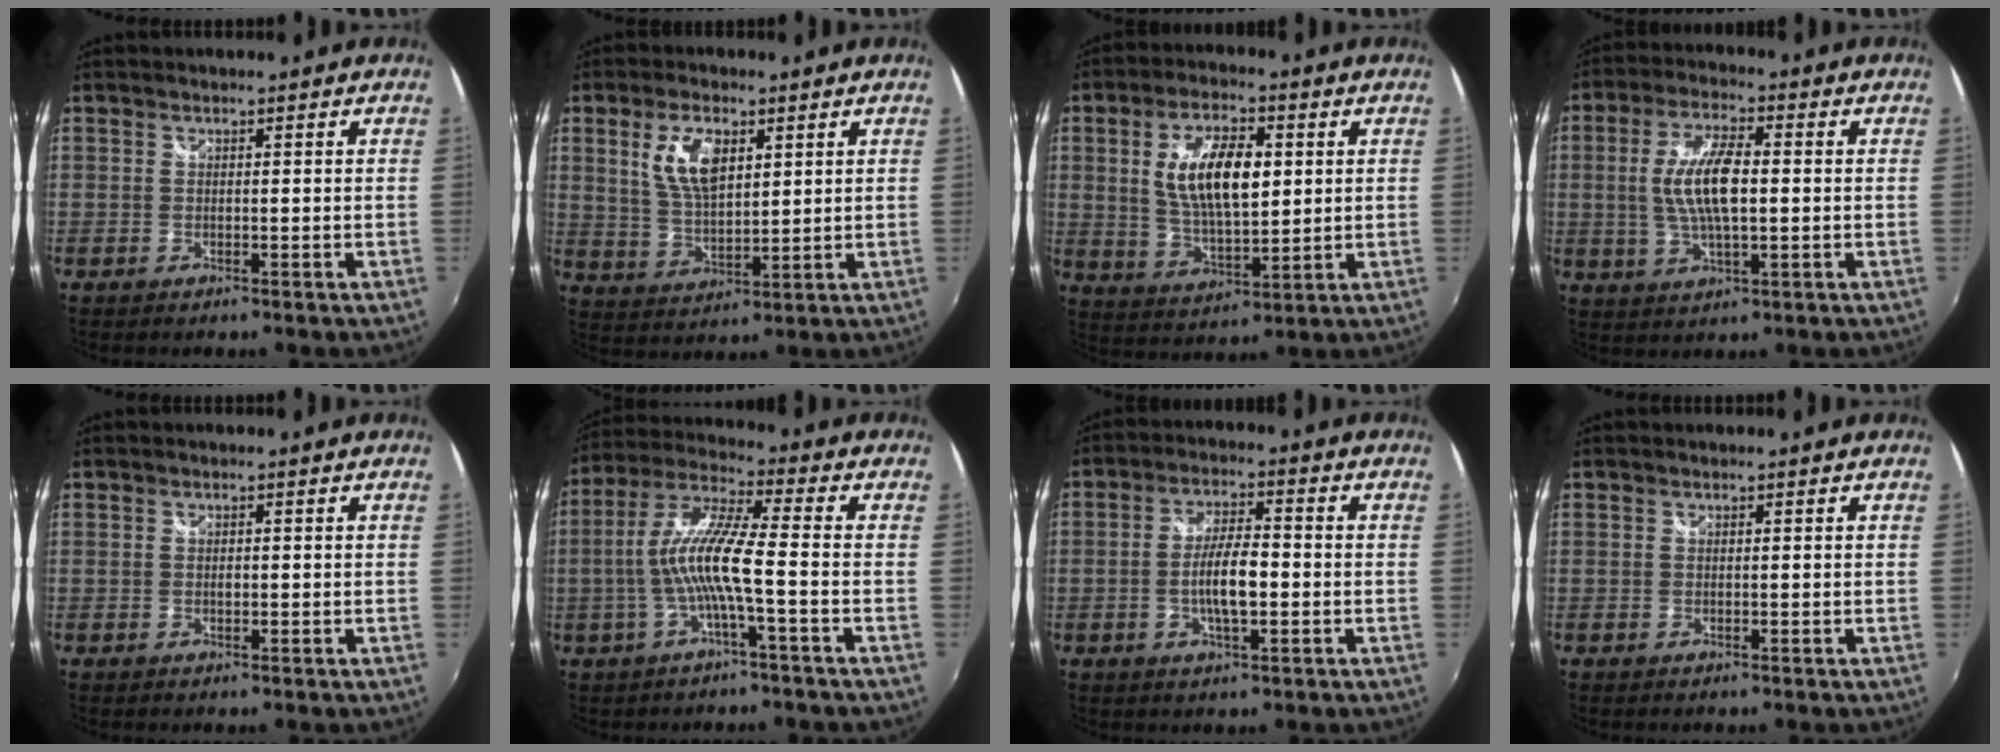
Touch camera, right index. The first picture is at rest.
{"total": 9.0, "force": [3.5, 4.3, 7.0], "torque": [-0.137, 0.006, 0.073]}
{"total": 12.6, "force": [2.4, 5.4, 11.1], "torque": [-0.205, 0.004, 0.050]}
{"total": 10.1, "force": [0.2, 3.5, 9.5], "torque": [-0.187, 0.004, 0.006]}
{"total": 0.8, "force": [-0.1, 0.6, 0.5], "torque": [-0.008, 0.000, -0.002]}
{"total": 10.2, "force": [-2.5, 0.3, 9.9], "torque": [-0.203, 0.006, -0.044]}
{"total": 7.3, "force": [-1.6, 2.1, 6.8], "torque": [-0.129, 0.002, -0.027]}
{"total": 0.0}